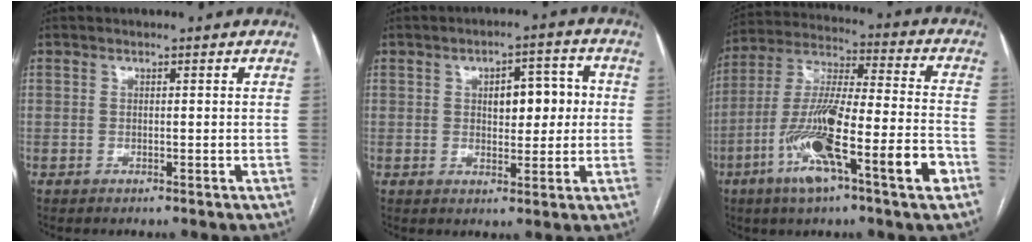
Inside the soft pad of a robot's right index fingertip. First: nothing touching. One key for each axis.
{"total": 6.9, "fx": 1.0, "fy": 3.2, "fz": 6.0, "tx": -0.077, "ty": 0.022, "tz": 0.017}
{"total": 19.3, "fx": -8.0, "fy": 1.6, "fz": 17.5, "tx": -0.310, "ty": -0.007, "tz": -0.139}